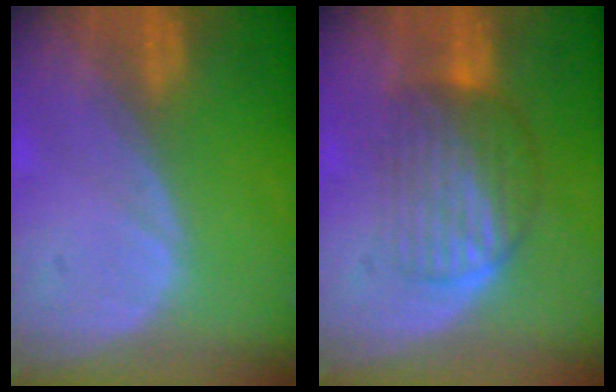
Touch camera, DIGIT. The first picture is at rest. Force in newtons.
{"total": 6.8, "press": 6.5, "slide": 1.9}